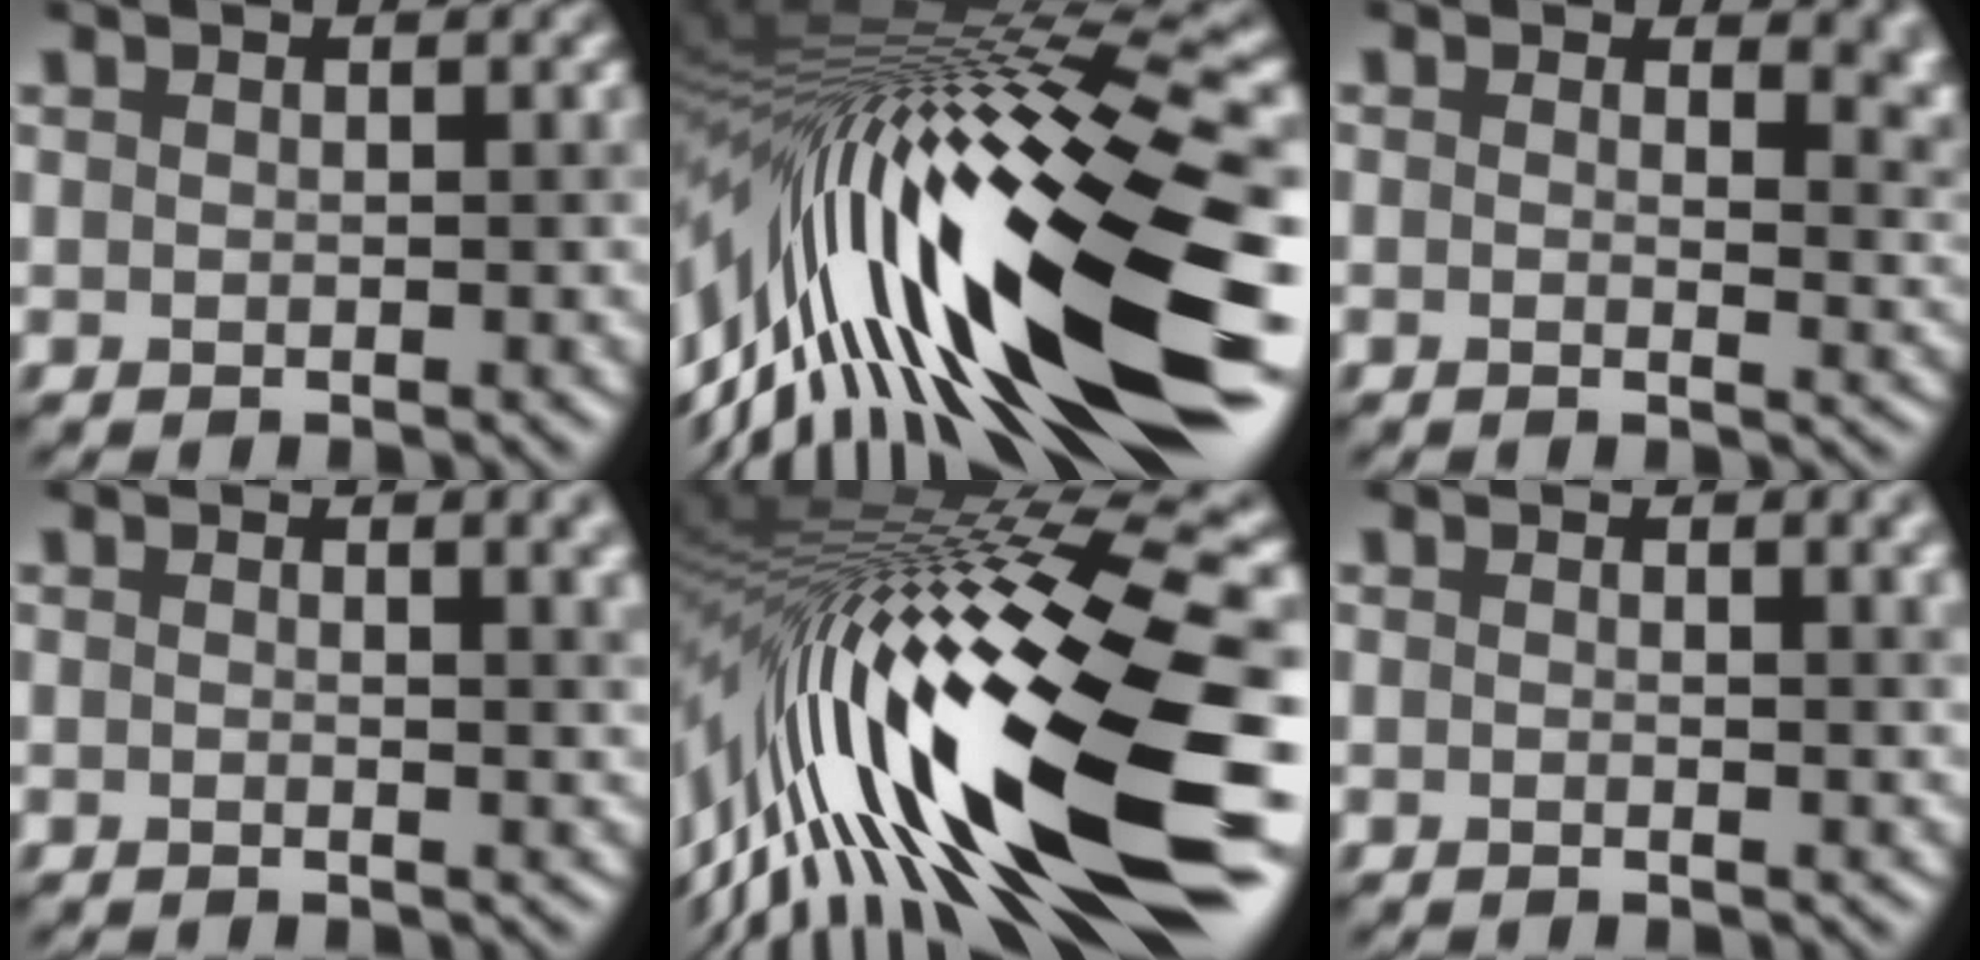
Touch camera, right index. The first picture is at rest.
{"total": 19.0, "force": [-2.5, 4.7, 18.2], "torque": [-0.288, 0.007, -0.050]}
{"total": 5.7, "force": [1.9, 2.9, 4.5], "torque": [-0.021, 0.004, 0.011]}
{"total": 4.6, "force": [1.1, 2.0, 4.0], "torque": [-0.024, 0.014, -0.008]}
{"total": 18.5, "force": [-4.3, 4.8, 17.3], "torque": [-0.287, 0.002, -0.077]}
{"total": 3.7, "force": [0.9, 1.6, 3.3], "torque": [-0.023, 0.009, -0.011]}